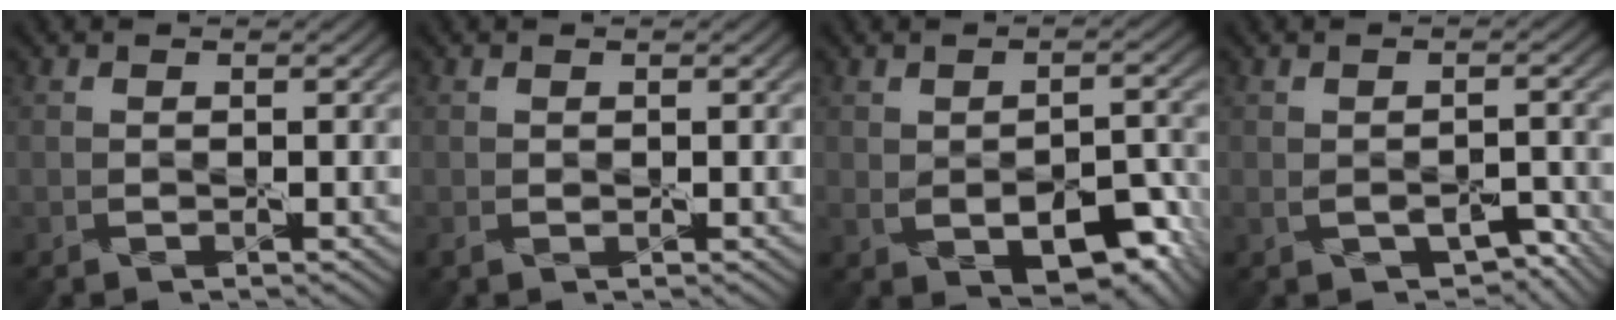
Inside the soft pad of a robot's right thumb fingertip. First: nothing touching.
{"total": 0.7, "force": [-0.1, 0.5, 0.5], "torque": [-0.015, -0.004, -0.002]}
{"total": 7.7, "force": [-2.7, 4.1, 5.9], "torque": [-0.096, -0.016, -0.030]}
{"total": 4.2, "force": [-2.0, 2.3, 2.8], "torque": [-0.048, -0.012, -0.025]}